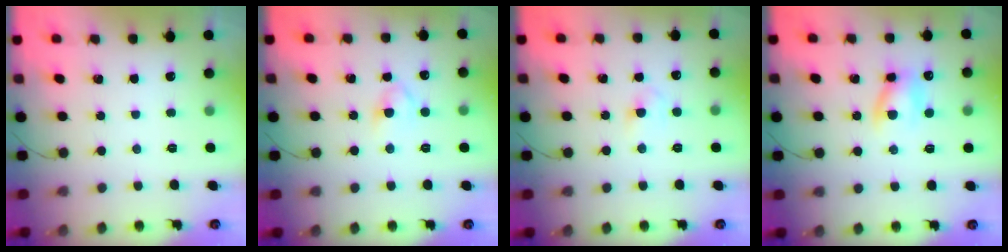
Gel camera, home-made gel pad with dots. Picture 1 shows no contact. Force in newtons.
{"total": 4.2, "press": 4.0, "slide": 1.3}
{"total": 3.4, "press": 3.2, "slide": 1.1}
{"total": 8.1, "press": 7.9, "slide": 1.9}